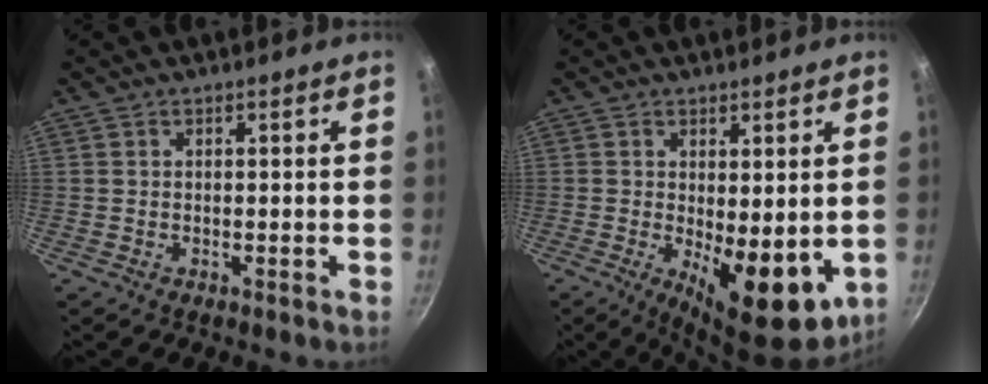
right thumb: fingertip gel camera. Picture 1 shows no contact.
{"total": 11.4, "force": [-1.4, 4.8, 10.3], "torque": [-0.121, -0.014, -0.005]}